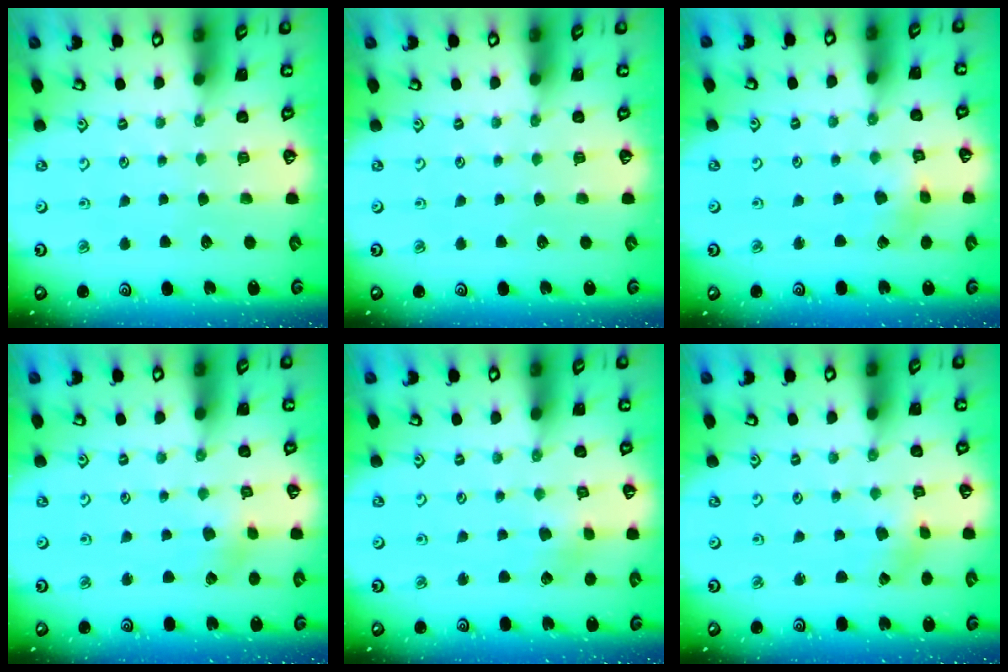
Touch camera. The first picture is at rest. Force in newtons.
{"total": 0.0}
{"total": 1.7, "press": 1.7, "slide": 0.2}
{"total": 2.6, "press": 2.6, "slide": 0.4}
{"total": 2.8, "press": 2.8, "slide": 0.4}
{"total": 1.0, "press": 1.0, "slide": 0.2}